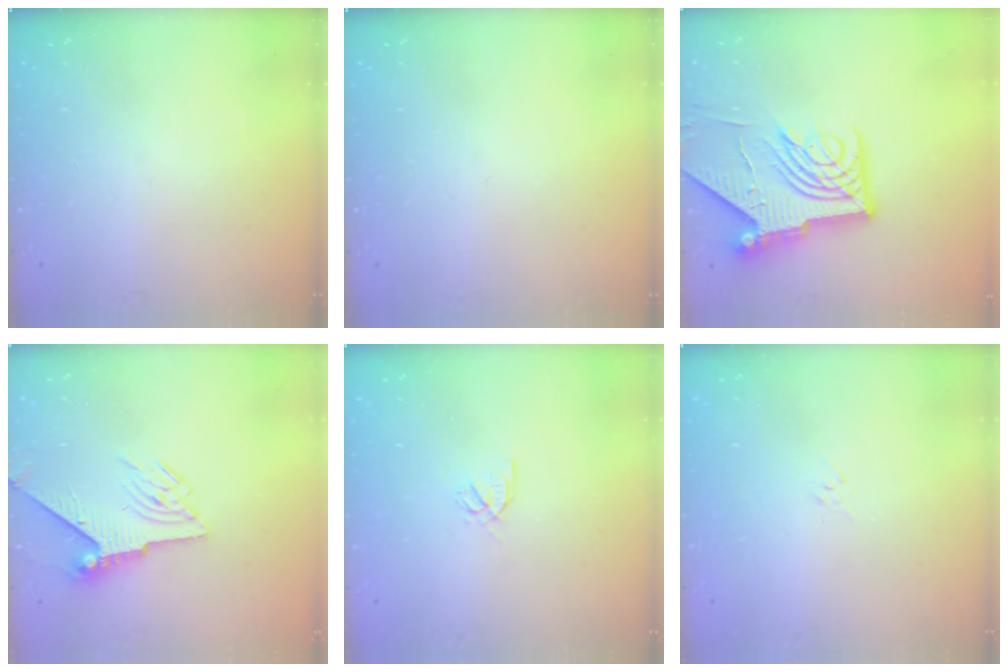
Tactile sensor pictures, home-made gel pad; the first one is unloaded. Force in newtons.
{"total": 0.0}
{"total": 15.2, "press": 15.1, "slide": 1.5}
{"total": 6.7, "press": 6.6, "slide": 1.0}
{"total": 2.2, "press": 2.2, "slide": 0.0}
{"total": 2.9, "press": 2.9, "slide": 0.6}